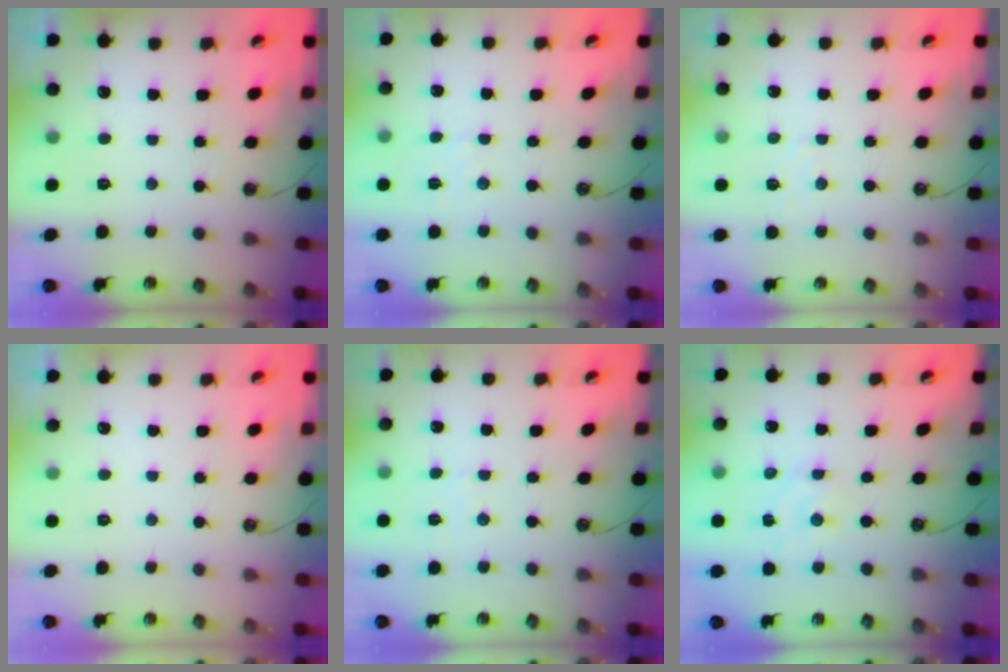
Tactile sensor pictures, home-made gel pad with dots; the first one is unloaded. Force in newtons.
{"total": 2.9, "press": 2.9, "slide": 0.4}
{"total": 3.4, "press": 3.3, "slide": 0.5}
{"total": 0.0}
{"total": 2.0, "press": 2.0, "slide": 0.4}
{"total": 1.9, "press": 1.8, "slide": 0.3}